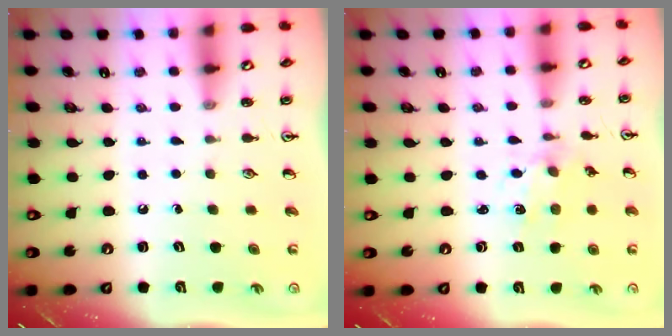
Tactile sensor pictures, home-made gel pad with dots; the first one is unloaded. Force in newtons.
{"total": 2.4, "press": 2.4, "slide": 0.4}